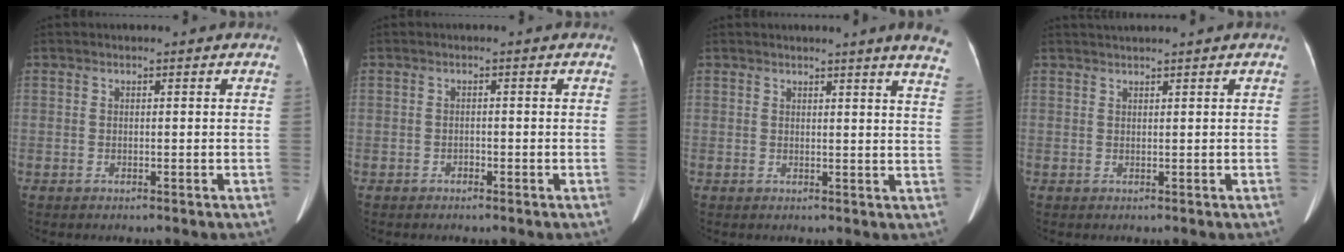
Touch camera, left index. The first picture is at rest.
{"total": 0.8, "force": [-0.6, 0.4, 0.2], "torque": [-0.004, 0.001, -0.011]}
{"total": 8.2, "force": [7.1, -0.9, 4.0], "torque": [-0.039, -0.043, 0.052]}
{"total": 2.2, "force": [1.9, -0.7, 0.8], "torque": [-0.007, 0.018, 0.041]}